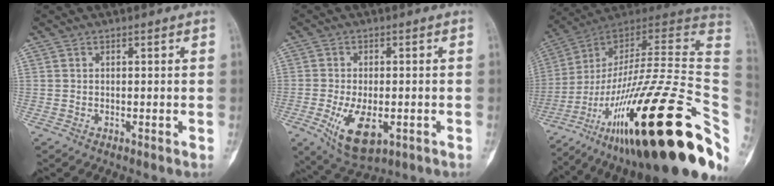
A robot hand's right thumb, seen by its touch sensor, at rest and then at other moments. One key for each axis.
{"total": 9.7, "fx": -3.2, "fy": 4.7, "fz": 7.9, "tx": -0.132, "ty": -0.009, "tz": -0.043}
{"total": 38.1, "fx": -14.6, "fy": 8.6, "fz": 34.1, "tx": -0.471, "ty": 0.067, "tz": -0.240}